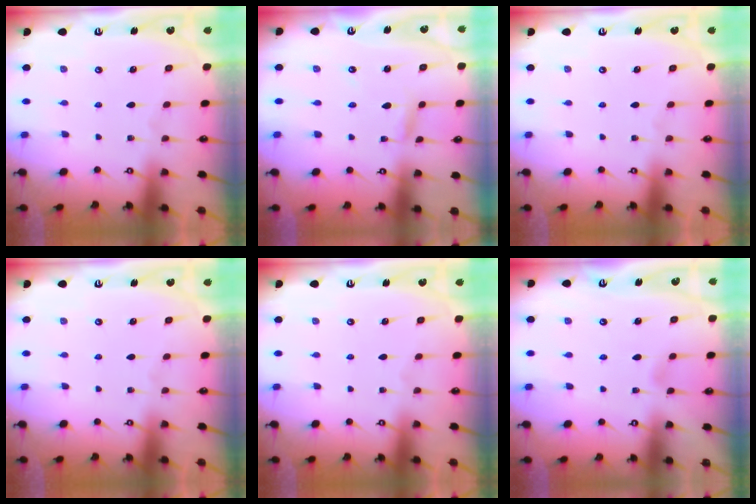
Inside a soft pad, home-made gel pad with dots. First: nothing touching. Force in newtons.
{"total": 2.2, "press": 2.2, "slide": 0.1}
{"total": 0.0}
{"total": 0.0}
{"total": 0.0}
{"total": 4.7, "press": 4.6, "slide": 0.4}